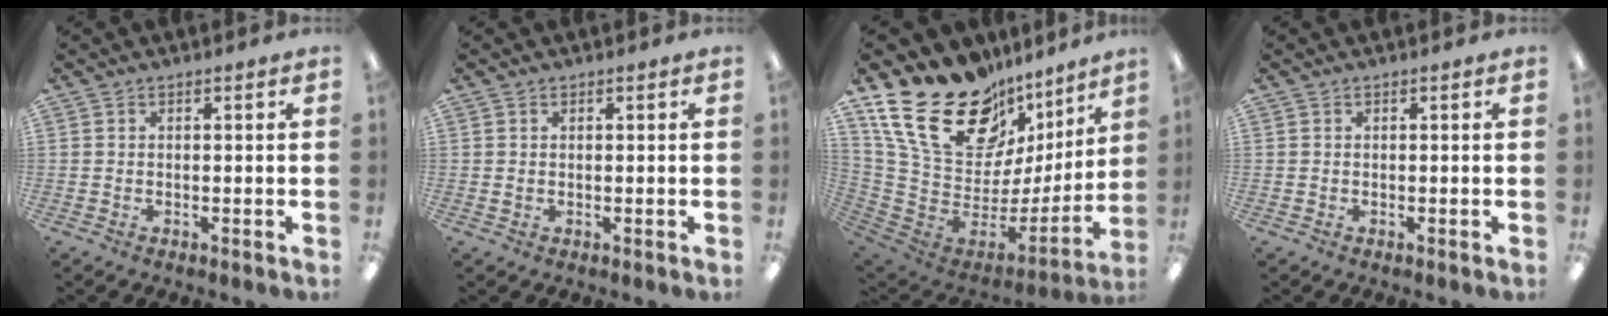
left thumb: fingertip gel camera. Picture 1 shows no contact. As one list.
[{"total": 0.6, "force": [0.2, 0.4, 0.4], "torque": [-0.009, 0.002, 0.003]}, {"total": 27.4, "force": [16.0, 15.3, 16.2], "torque": [-0.271, -0.107, 0.318]}, {"total": 0.0}]